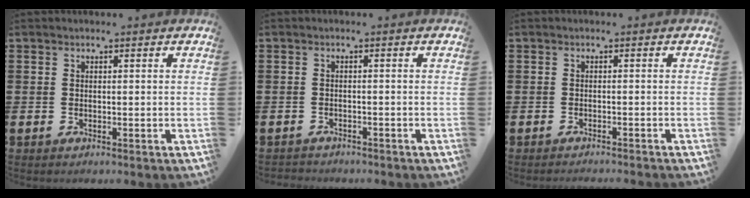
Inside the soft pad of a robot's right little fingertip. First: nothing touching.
{"total": 1.1, "force": [-1.0, 0.1, -0.2], "torque": [0.000, 0.003, -0.023]}
{"total": 0.9, "force": [-0.8, -0.2, 0.0], "torque": [0.001, 0.000, -0.018]}